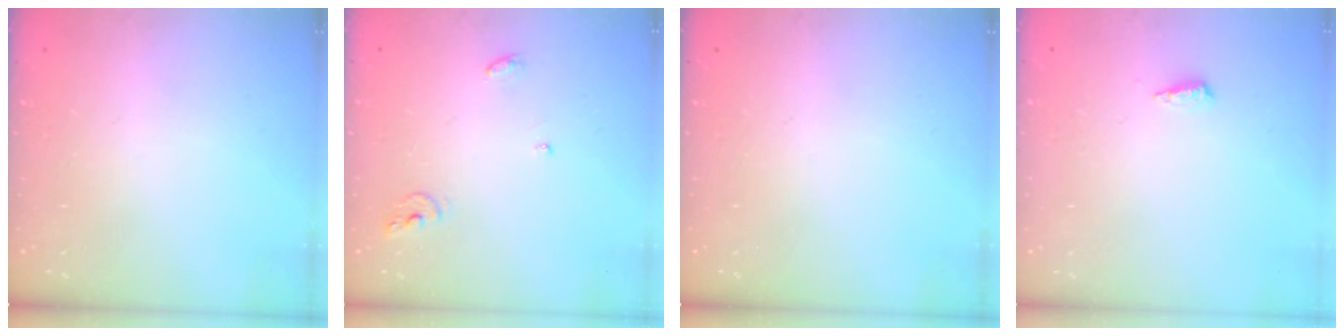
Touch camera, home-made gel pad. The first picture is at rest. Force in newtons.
{"total": 6.2, "press": 6.2, "slide": 0.2}
{"total": 0.0}
{"total": 4.9, "press": 4.8, "slide": 1.2}